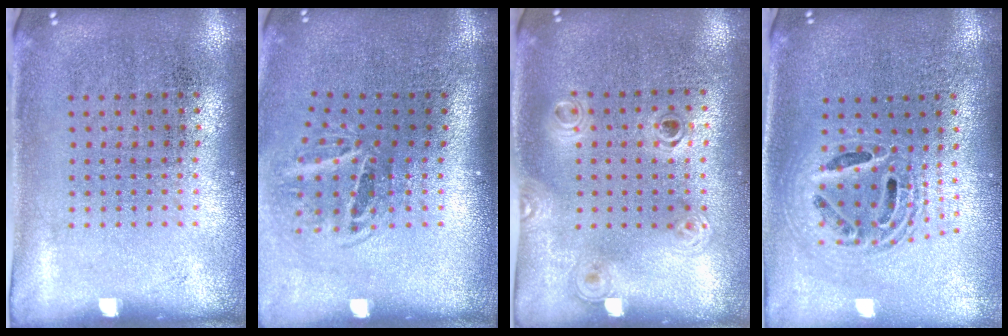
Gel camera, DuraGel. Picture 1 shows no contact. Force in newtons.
{"total": 1.9, "press": 1.3, "slide": 1.4}
{"total": 1.1, "press": 1.0, "slide": 0.4}
{"total": 1.9, "press": 1.5, "slide": 1.2}